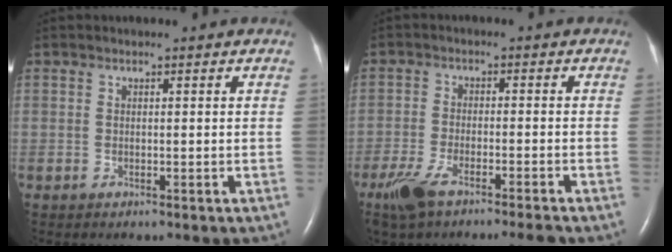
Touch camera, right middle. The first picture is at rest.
{"total": 7.8, "force": [-5.9, 0.6, 5.1], "torque": [-0.097, -0.017, -0.106]}